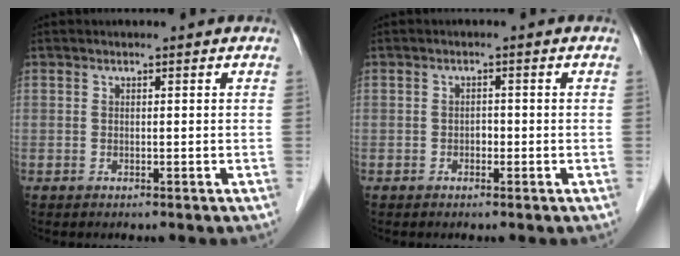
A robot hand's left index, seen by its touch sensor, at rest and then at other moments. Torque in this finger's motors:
{"motor_torque": [0.07, 0.12, -0.07, -0.01]}